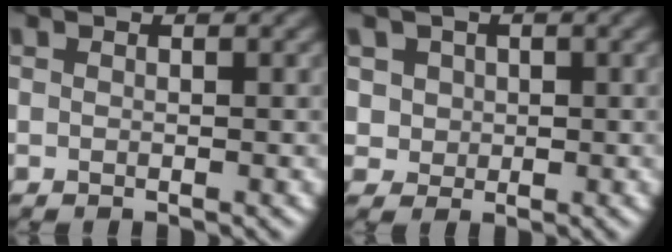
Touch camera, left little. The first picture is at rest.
{"total": 3.3, "force": [1.3, 2.8, 1.1], "torque": [-0.022, 0.006, 0.028]}